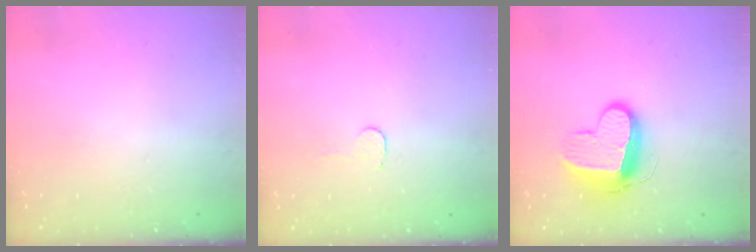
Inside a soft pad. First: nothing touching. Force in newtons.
{"total": 2.8, "press": 2.8, "slide": 0.2}
{"total": 11.3, "press": 11.3, "slide": 1.1}